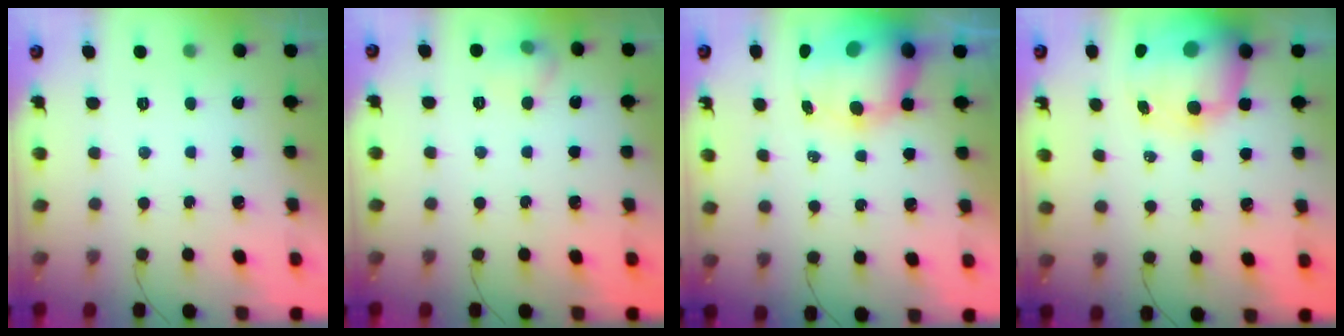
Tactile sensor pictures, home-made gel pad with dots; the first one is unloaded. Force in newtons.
{"total": 5.8, "press": 5.6, "slide": 1.6}
{"total": 11.3, "press": 10.9, "slide": 2.9}
{"total": 15.4, "press": 14.9, "slide": 3.8}